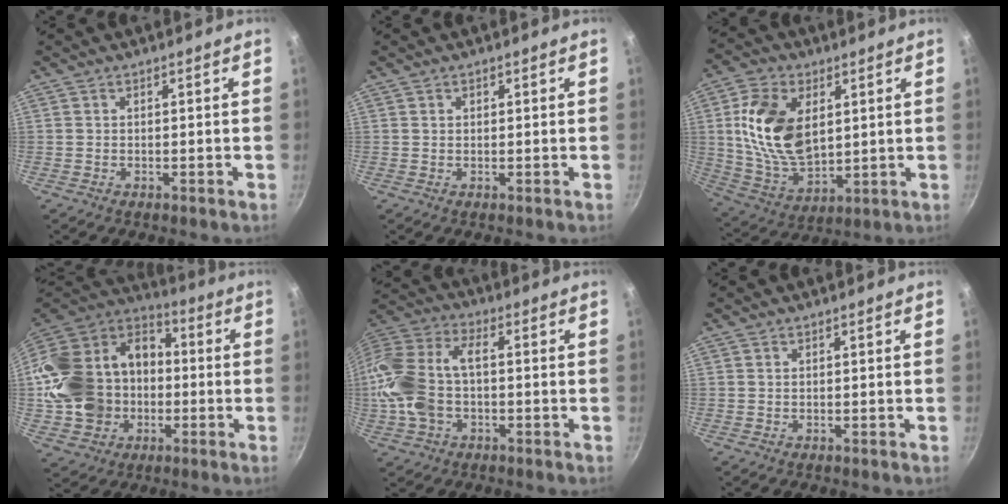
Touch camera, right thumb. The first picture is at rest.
{"total": 0.9, "force": [0.4, 0.6, 0.6], "torque": [-0.007, 0.003, 0.007]}
{"total": 17.3, "force": [3.6, 10.8, 13.0], "torque": [-0.224, -0.017, 0.078]}
{"total": 26.2, "force": [-2.7, 21.2, 15.2], "torque": [-0.293, 0.060, -0.035]}
{"total": 16.8, "force": [-2.1, 10.5, 13.0], "torque": [-0.272, 0.034, -0.052]}
{"total": 0.0}